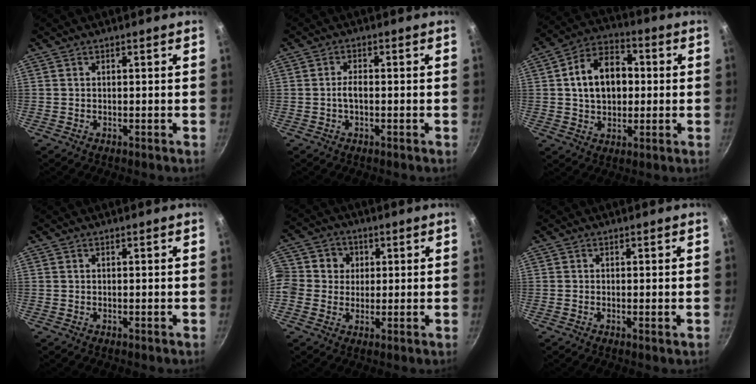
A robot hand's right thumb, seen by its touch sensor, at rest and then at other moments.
{"total": 2.2, "force": [-0.4, 1.0, 1.9], "torque": [-0.034, 0.012, -0.009]}
{"total": 13.5, "force": [1.3, 9.5, 9.5], "torque": [-0.125, 0.022, 0.012]}
{"total": 0.0}
{"total": 10.8, "force": [1.4, 10.1, 3.6], "torque": [-0.065, 0.020, 0.006]}
{"total": 0.5, "force": [-0.1, 0.0, 0.5], "torque": [-0.011, -0.003, -0.003]}